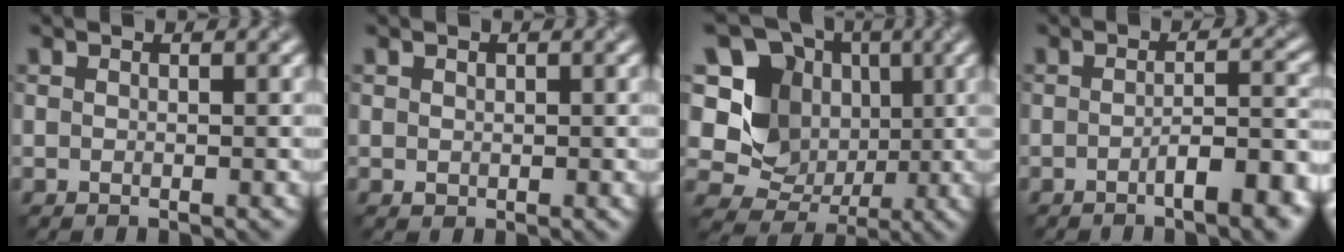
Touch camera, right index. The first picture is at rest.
{"total": 0.6, "force": [0.1, 0.6, 0.2], "torque": [-0.002, -0.006, 0.006]}
{"total": 13.0, "force": [2.7, 11.3, 5.8], "torque": [-0.140, 0.026, 0.030]}
{"total": 5.5, "force": [-2.6, 1.5, 4.6], "torque": [-0.058, 0.006, -0.044]}